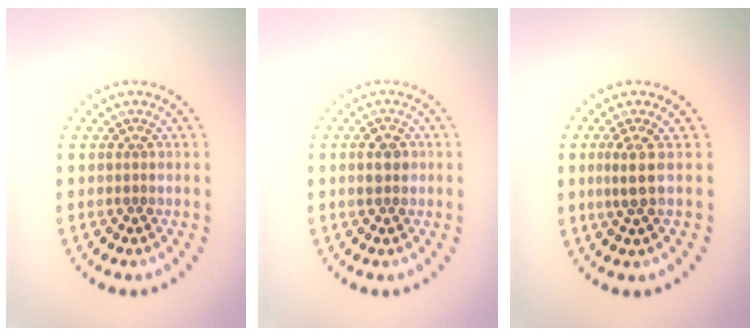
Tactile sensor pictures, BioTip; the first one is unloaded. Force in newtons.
{"total": 2.2, "press": 2.2, "slide": 0.2}
{"total": 1.9, "press": 1.3, "slide": 1.3}